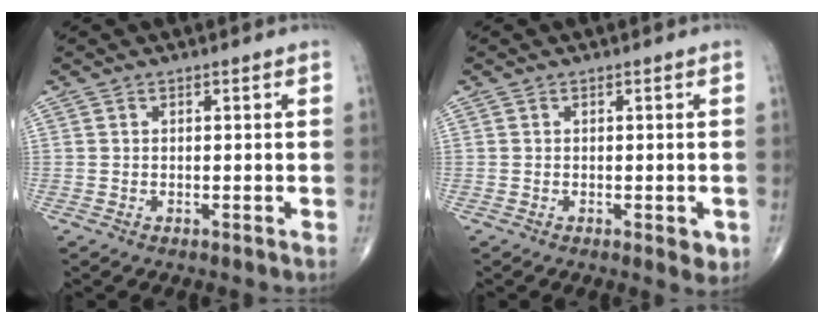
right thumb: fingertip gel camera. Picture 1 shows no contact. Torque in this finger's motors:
{"motor_torque": [0.65, 0.09, -0.11, -0.06, 0.08]}